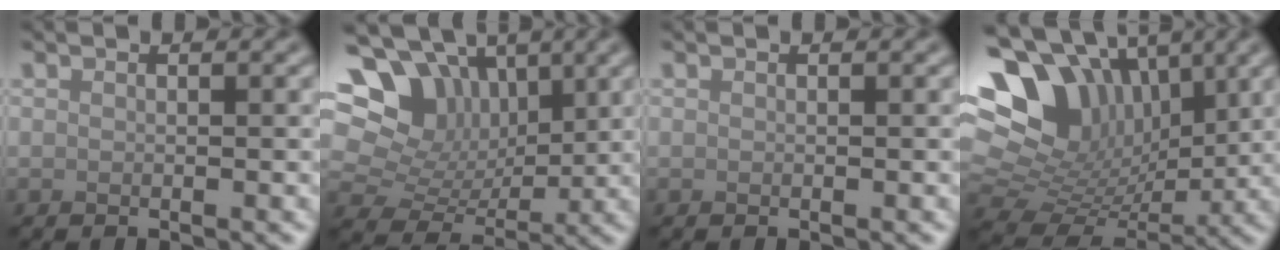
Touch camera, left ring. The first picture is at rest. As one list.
[{"total": 12.7, "force": [5.4, 9.6, 6.4], "torque": [-0.137, 0.042, 0.073]}, {"total": 0.0}, {"total": 14.9, "force": [5.4, 10.6, 9.0], "torque": [-0.178, 0.019, 0.105]}]